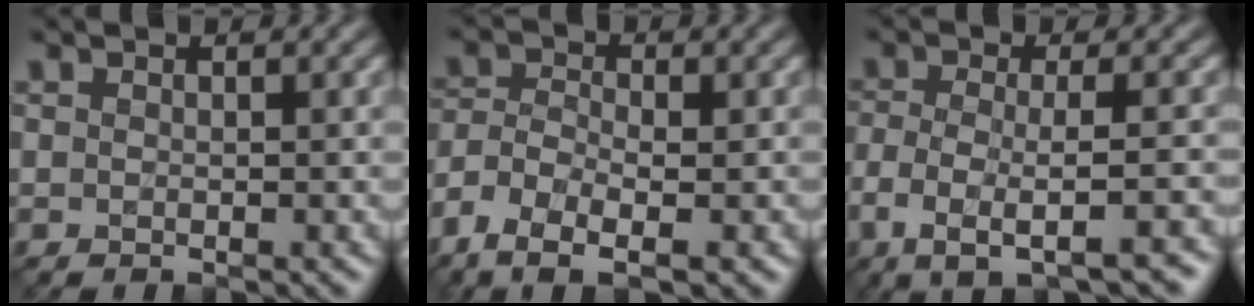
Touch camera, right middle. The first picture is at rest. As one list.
[{"total": 6.2, "force": [-3.9, 2.5, 4.2], "torque": [-0.090, -0.009, -0.071]}, {"total": 5.7, "force": [-2.7, 1.5, 4.8], "torque": [-0.081, -0.008, -0.049]}]